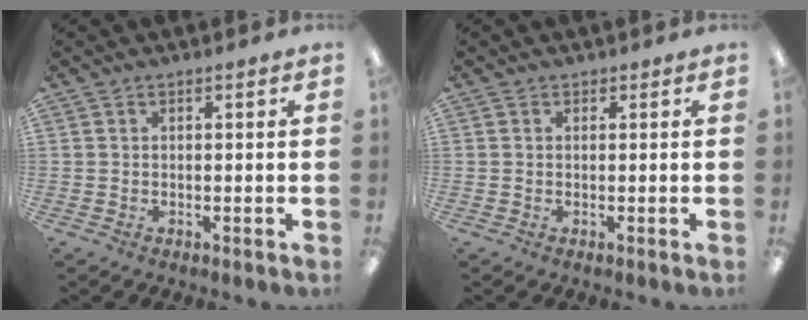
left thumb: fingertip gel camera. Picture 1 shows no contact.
{"total": 0.0}